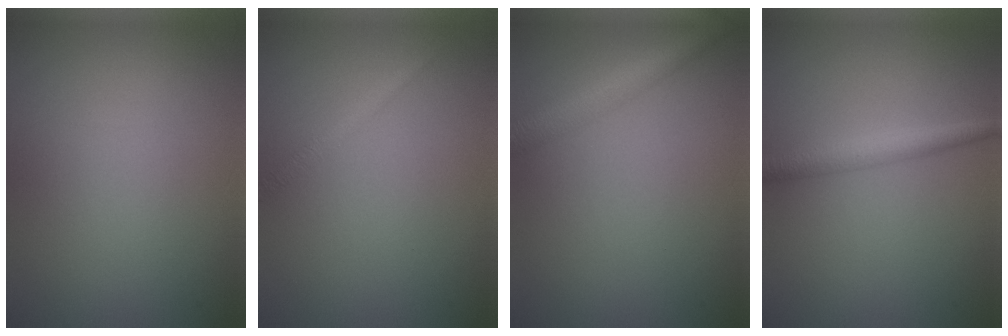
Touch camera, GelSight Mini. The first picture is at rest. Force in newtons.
{"total": 1.1, "press": 1.1, "slide": 0.0}
{"total": 3.6, "press": 3.6, "slide": 0.2}
{"total": 2.4, "press": 2.4, "slide": 0.0}